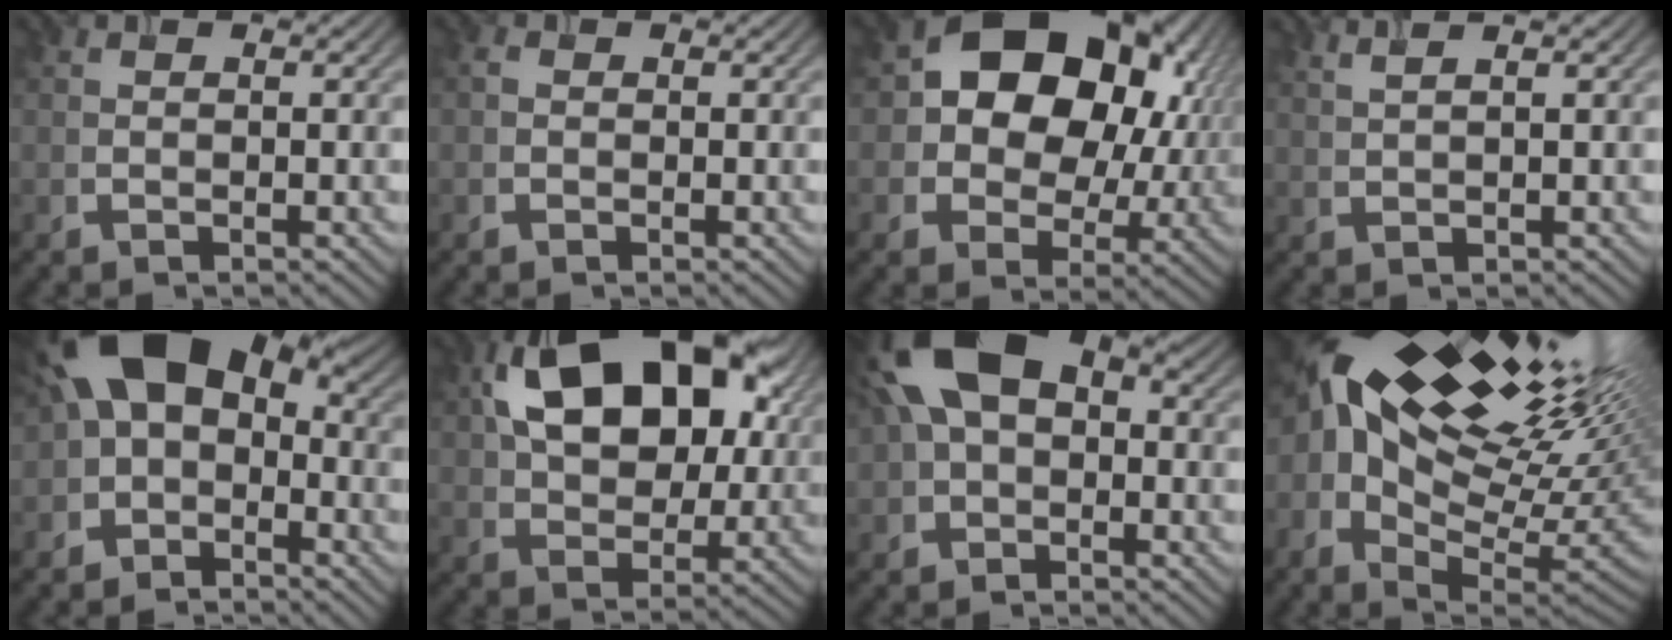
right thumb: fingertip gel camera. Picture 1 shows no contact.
{"total": 0.6, "force": [-0.1, 0.5, 0.3], "torque": [-0.006, -0.001, -0.004]}
{"total": 15.4, "force": [3.5, 11.4, 9.7], "torque": [-0.144, 0.001, 0.063]}
{"total": 2.8, "force": [1.9, 0.6, 2.0], "torque": [-0.029, 0.011, 0.021]}
{"total": 13.2, "force": [0.8, 8.6, 10.0], "torque": [-0.184, 0.003, 0.006]}
{"total": 16.9, "force": [5.5, 10.6, 12.0], "torque": [-0.213, 0.024, 0.087]}
{"total": 14.0, "force": [2.7, 9.1, 10.3], "torque": [-0.205, 0.015, 0.037]}
{"total": 20.5, "force": [7.1, 9.9, 16.5], "torque": [-0.272, 0.019, 0.132]}